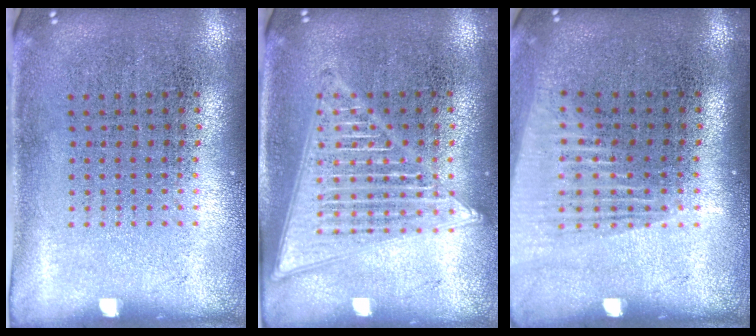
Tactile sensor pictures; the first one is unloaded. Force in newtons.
{"total": 2.7, "press": 2.7, "slide": 0.2}
{"total": 1.4, "press": 1.2, "slide": 0.7}